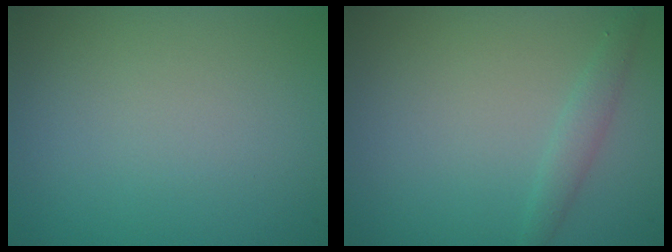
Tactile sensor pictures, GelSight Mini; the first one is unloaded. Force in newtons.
{"total": 1.3, "press": 1.3, "slide": 0.1}